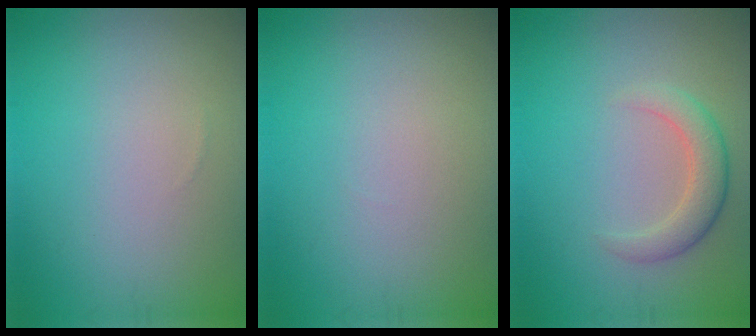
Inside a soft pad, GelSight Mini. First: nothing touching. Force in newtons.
{"total": 0.0}
{"total": 2.9, "press": 2.9, "slide": 0.2}